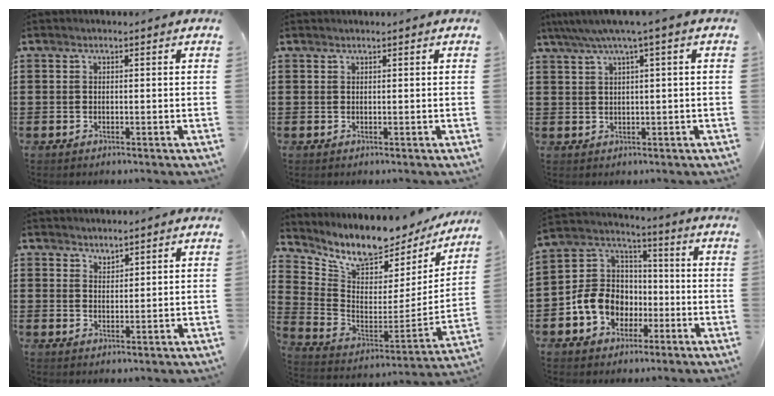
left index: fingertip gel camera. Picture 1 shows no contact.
{"total": 0.0}
{"total": 3.2, "force": [1.0, -0.4, 3.0], "torque": [-0.060, -0.005, 0.015]}
{"total": 2.0, "force": [1.8, 0.4, -0.5], "torque": [0.004, 0.001, 0.037]}
{"total": 7.3, "force": [6.2, 2.3, 3.1], "torque": [-0.089, -0.057, 0.103]}
{"total": 10.5, "force": [-3.8, 8.9, 4.3], "torque": [-0.132, 0.022, -0.076]}